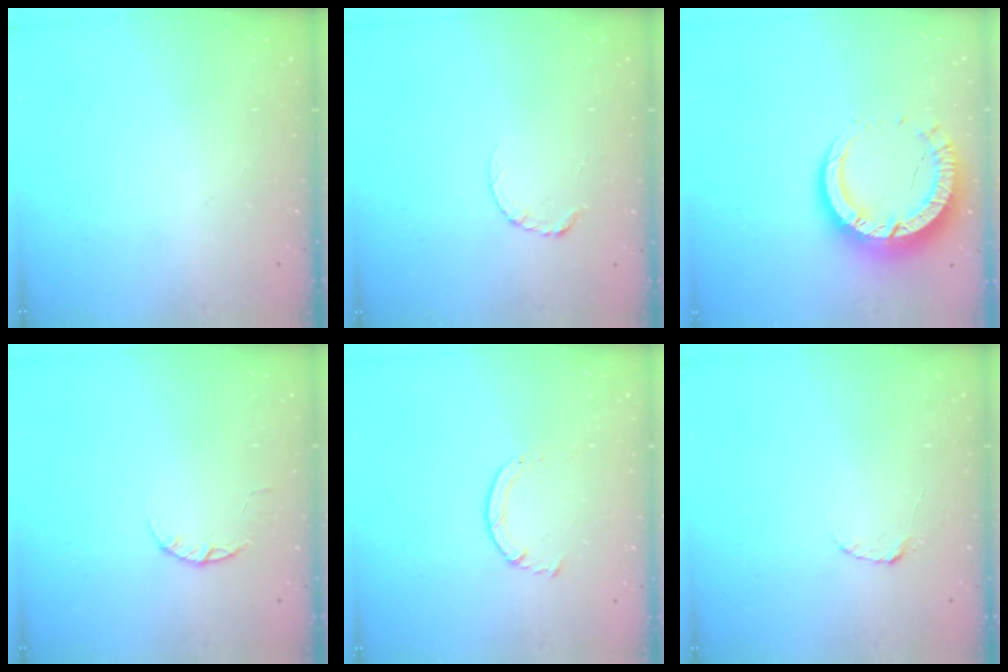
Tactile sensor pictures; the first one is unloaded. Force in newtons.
{"total": 3.4, "press": 3.4, "slide": 0.4}
{"total": 11.1, "press": 11.1, "slide": 1.0}
{"total": 2.4, "press": 2.3, "slide": 0.4}
{"total": 2.0, "press": 1.9, "slide": 0.3}
{"total": 2.2, "press": 2.2, "slide": 0.3}